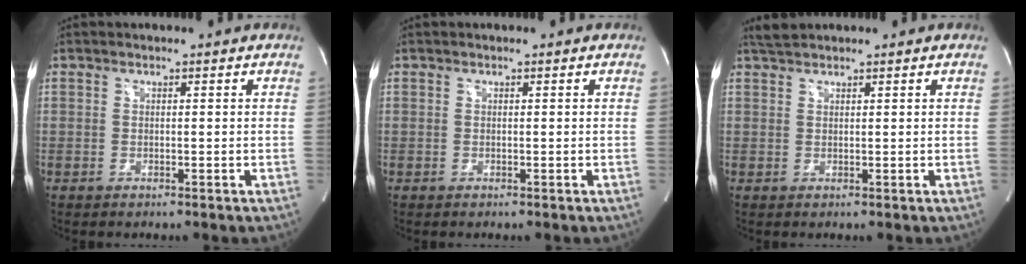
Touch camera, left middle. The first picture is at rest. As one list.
[{"total": 0.0}, {"total": 1.8, "force": [1.7, 0.1, 0.4], "torque": [-0.015, 0.012, 0.038]}]